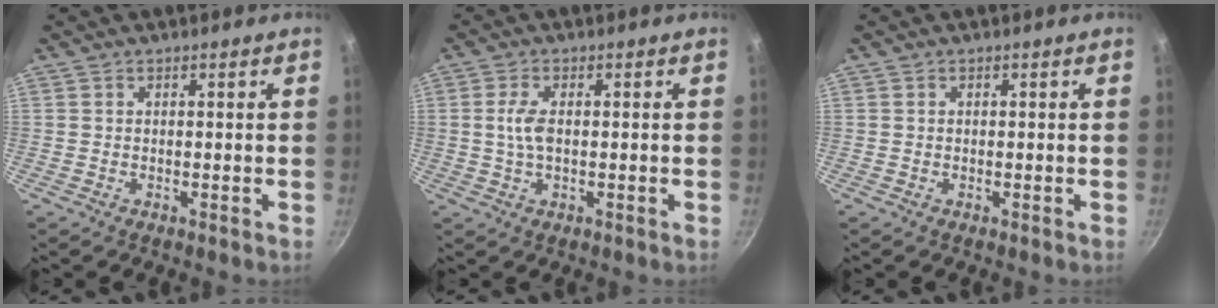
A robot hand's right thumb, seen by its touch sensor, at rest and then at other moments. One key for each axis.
{"total": 4.1, "fx": 0.2, "fy": 2.0, "fz": 3.6, "tx": -0.075, "ty": 0.005, "tz": 0.001}
{"total": 0.0}